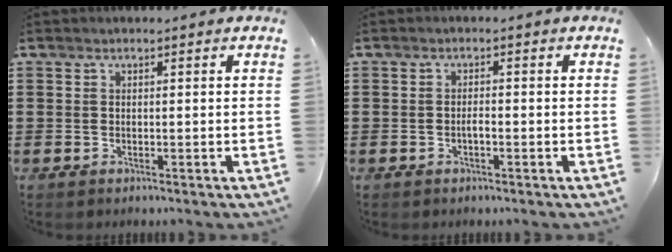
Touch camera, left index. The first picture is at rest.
{"total": 1.2, "force": [-0.5, 0.3, 1.1], "torque": [-0.023, -0.001, -0.007]}